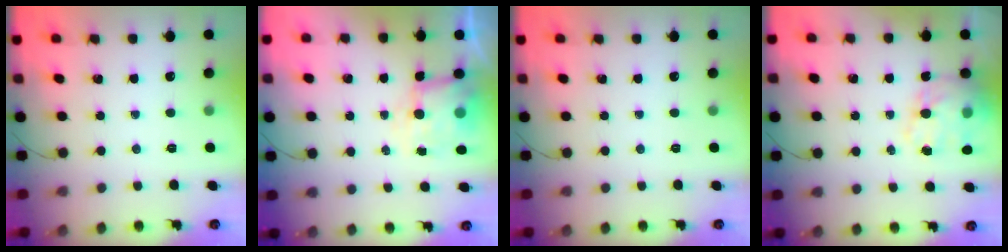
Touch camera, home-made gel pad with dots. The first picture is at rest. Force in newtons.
{"total": 6.9, "press": 6.8, "slide": 1.2}
{"total": 0.0}
{"total": 17.2, "press": 16.6, "slide": 4.3}